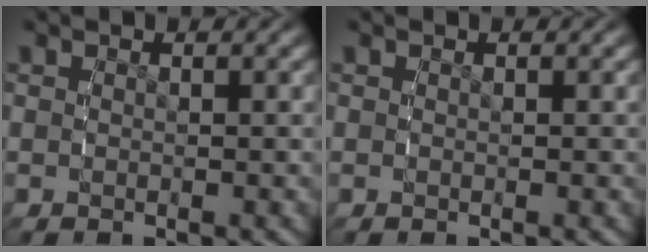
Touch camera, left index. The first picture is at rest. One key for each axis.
{"total": 0.0}